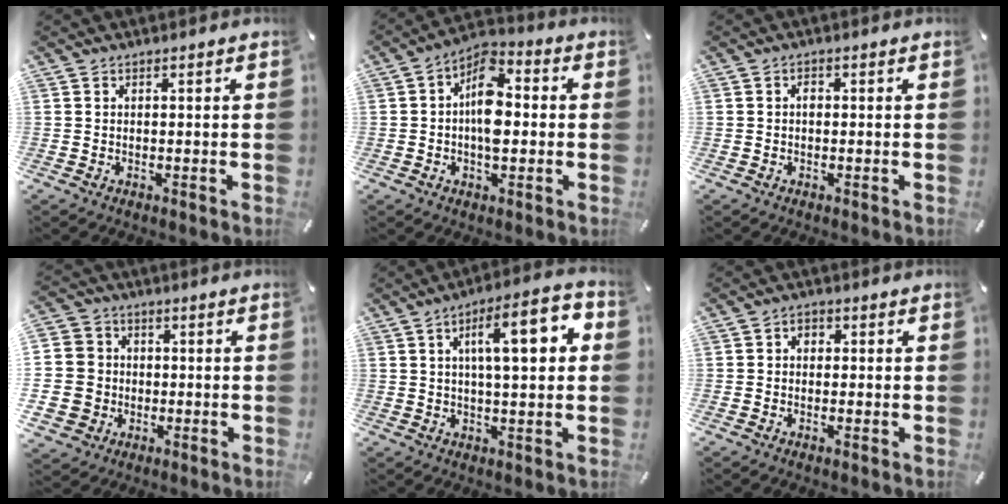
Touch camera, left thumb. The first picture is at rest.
{"total": 9.9, "force": [-0.5, 5.8, 8.0], "torque": [-0.136, 0.000, -0.011]}
{"total": 1.0, "force": [-0.1, 0.7, 0.7], "torque": [-0.014, 0.003, -0.004]}
{"total": 10.3, "force": [-1.3, 9.9, 2.4], "torque": [-0.073, 0.017, -0.020]}
{"total": 13.5, "force": [3.5, 4.2, 12.4], "torque": [-0.185, 0.000, 0.047]}
{"total": 2.2, "force": [-0.7, 1.8, 1.1], "torque": [-0.020, 0.009, -0.015]}